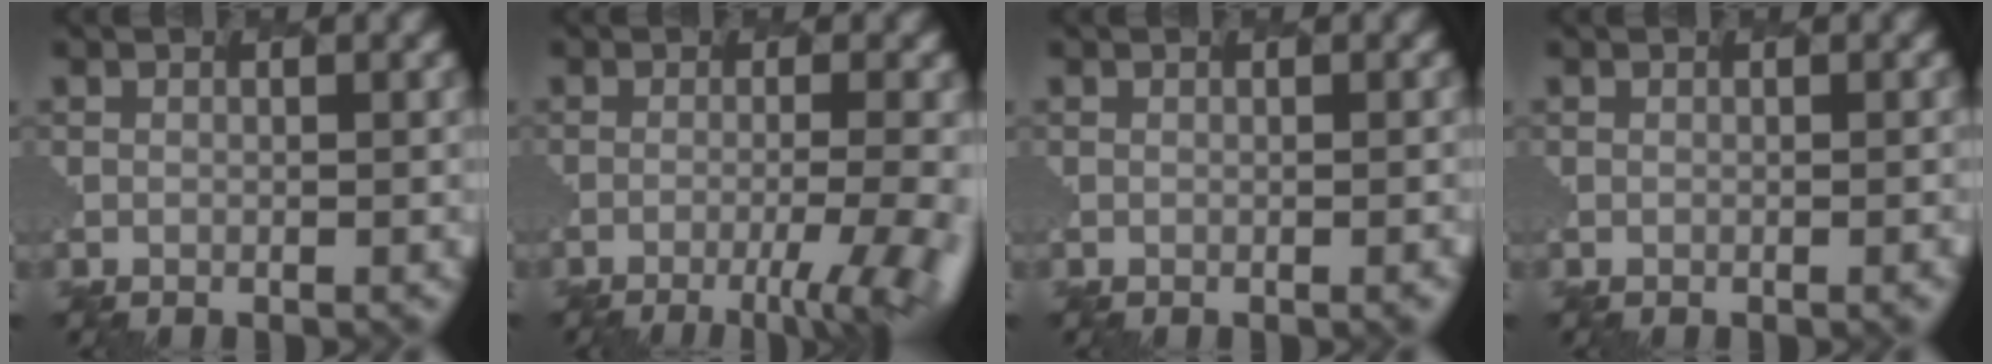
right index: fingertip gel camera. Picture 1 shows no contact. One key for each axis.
{"total": 6.6, "fx": -3.7, "fy": 1.3, "fz": 5.4, "tx": -0.082, "ty": -0.015, "tz": -0.045}
{"total": 1.7, "fx": -0.4, "fy": 0.7, "fz": 1.4, "tx": -0.008, "ty": 0.003, "tz": -0.002}
{"total": 1.5, "fx": -0.4, "fy": 0.6, "fz": 1.3, "tx": -0.009, "ty": 0.004, "tz": -0.004}